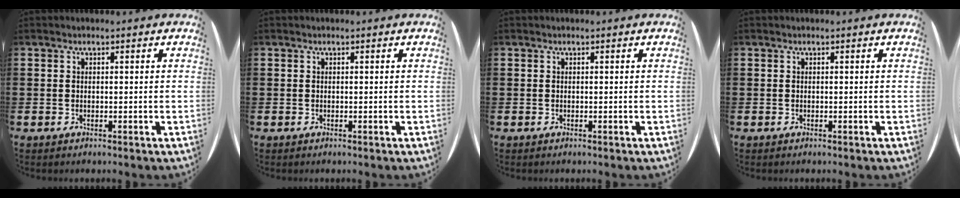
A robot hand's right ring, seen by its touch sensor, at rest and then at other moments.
{"total": 0.0}
{"total": 0.0}
{"total": 0.0}